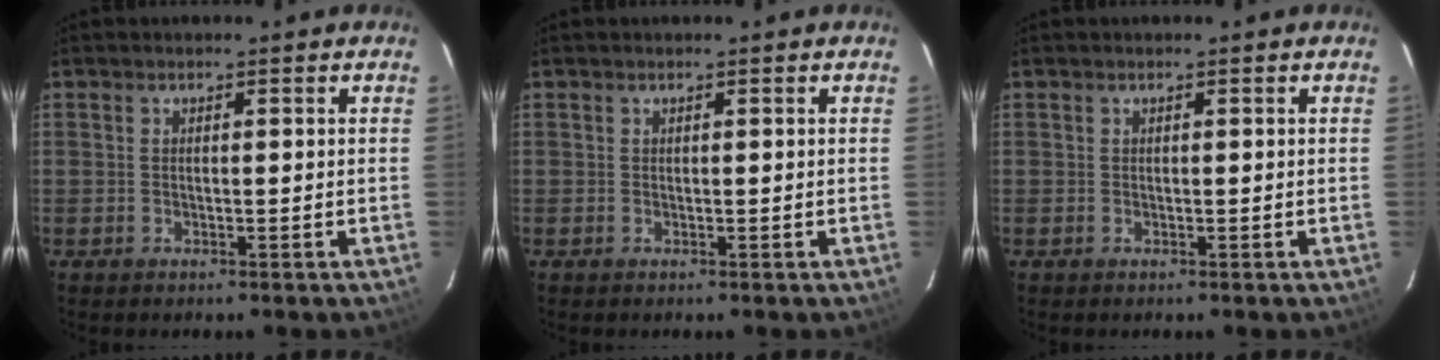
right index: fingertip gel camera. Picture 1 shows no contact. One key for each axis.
{"total": 0.0}
{"total": 0.0}